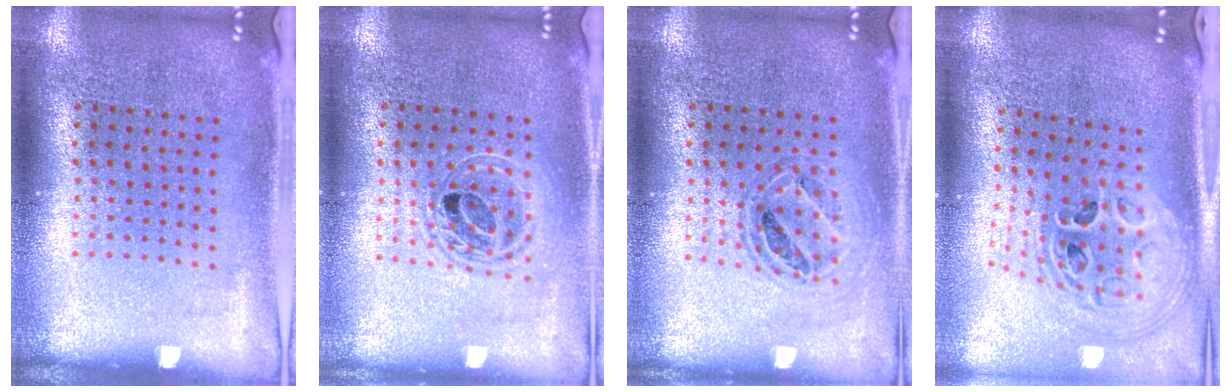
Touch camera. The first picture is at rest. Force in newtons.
{"total": 1.7, "press": 1.4, "slide": 0.9}
{"total": 0.8, "press": 0.8, "slide": 0.1}
{"total": 2.7, "press": 2.0, "slide": 1.8}